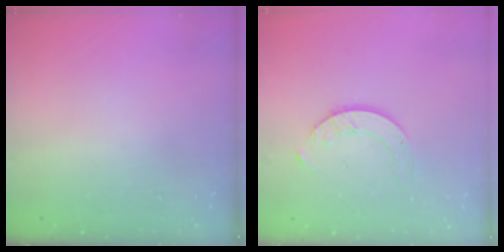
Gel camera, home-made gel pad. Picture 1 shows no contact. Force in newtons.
{"total": 3.3, "press": 3.3, "slide": 0.3}